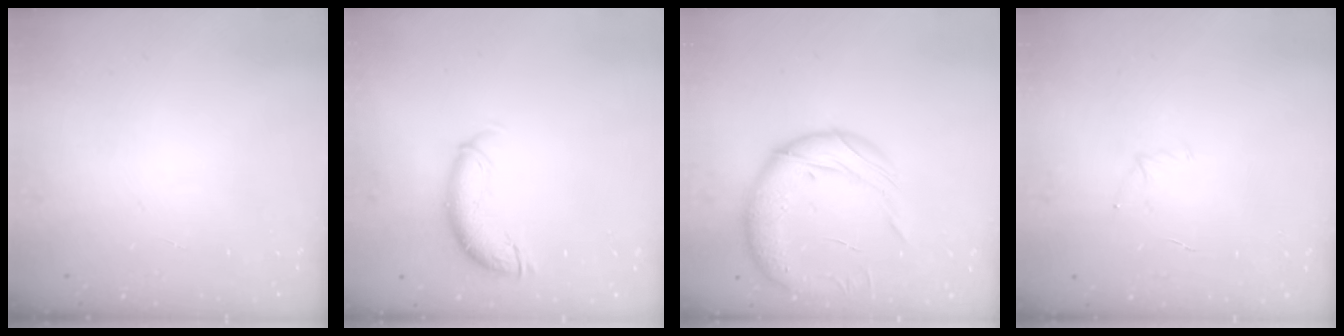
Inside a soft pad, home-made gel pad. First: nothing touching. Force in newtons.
{"total": 9.9, "press": 9.8, "slide": 1.4}
{"total": 17.5, "press": 17.1, "slide": 3.9}
{"total": 4.2, "press": 4.0, "slide": 1.1}